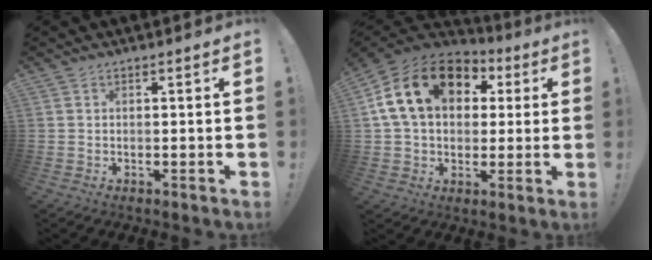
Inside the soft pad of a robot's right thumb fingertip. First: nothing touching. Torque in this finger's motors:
{"motor_torque": [0.13, 1.24, 1.66, -0.13, 0.57]}